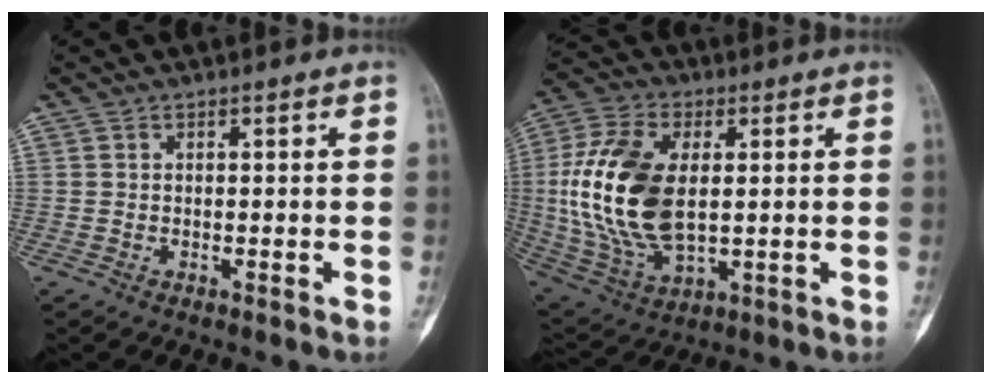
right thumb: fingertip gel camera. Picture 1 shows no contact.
{"total": 20.1, "force": [1.5, 11.4, 16.5], "torque": [-0.337, -0.010, 0.034]}